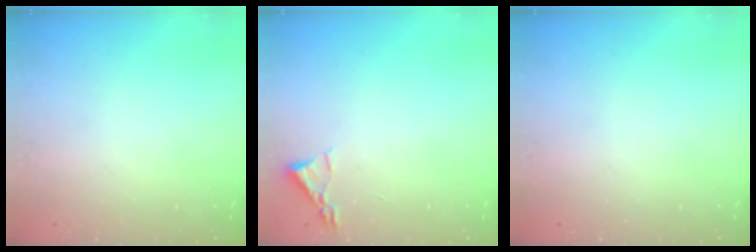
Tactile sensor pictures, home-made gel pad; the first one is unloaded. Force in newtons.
{"total": 2.2, "press": 2.2, "slide": 0.3}
{"total": 0.0}